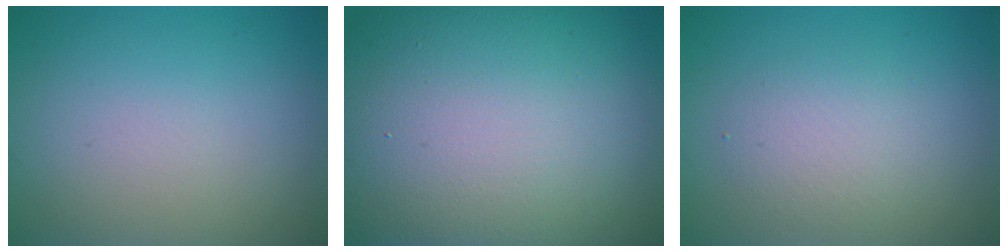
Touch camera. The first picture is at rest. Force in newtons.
{"total": 20.6, "press": 20.5, "slide": 1.3}
{"total": 2.5, "press": 2.5, "slide": 0.3}